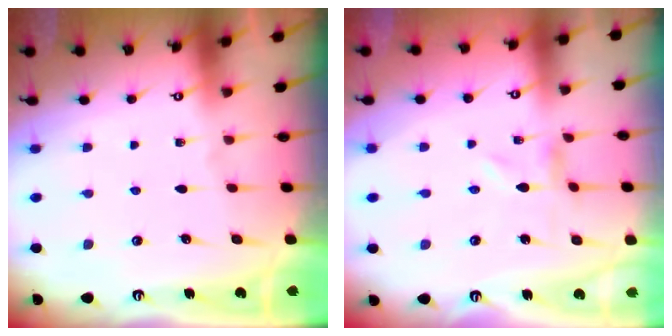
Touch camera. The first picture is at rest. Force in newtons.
{"total": 0.0}